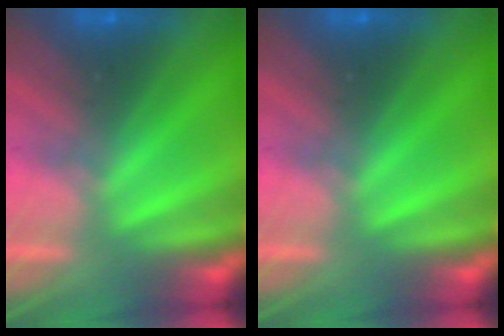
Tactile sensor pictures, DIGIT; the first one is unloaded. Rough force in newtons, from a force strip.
{"total": 0.0}